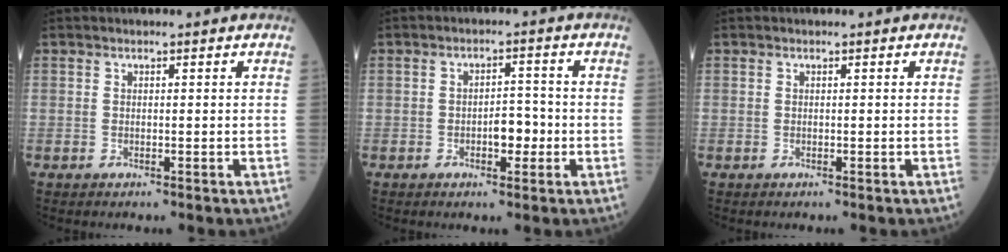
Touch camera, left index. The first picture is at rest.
{"total": 3.8, "force": [-1.4, 1.7, 3.0], "torque": [-0.040, 0.005, -0.024]}
{"total": 0.0}